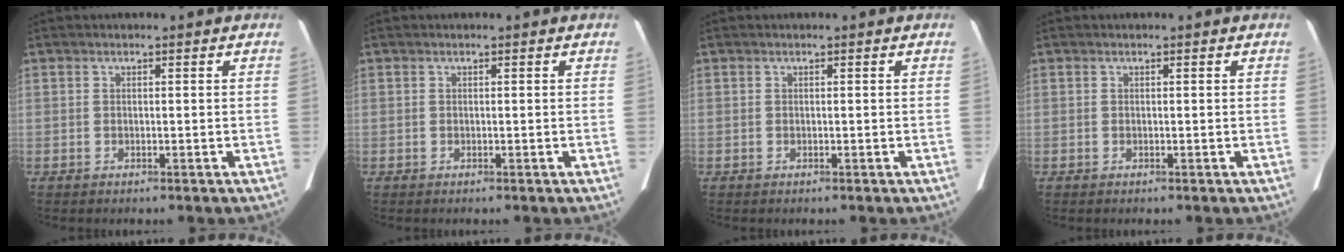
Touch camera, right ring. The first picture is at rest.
{"total": 0.0}
{"total": 0.0}
{"total": 0.0}